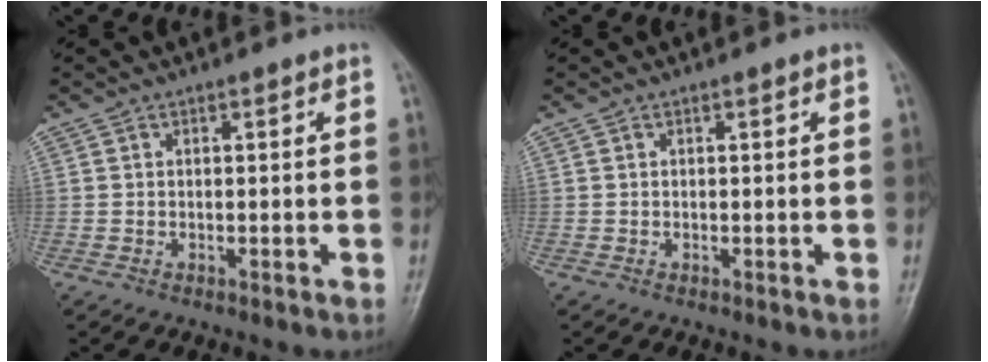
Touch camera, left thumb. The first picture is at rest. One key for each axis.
{"total": 0.0}